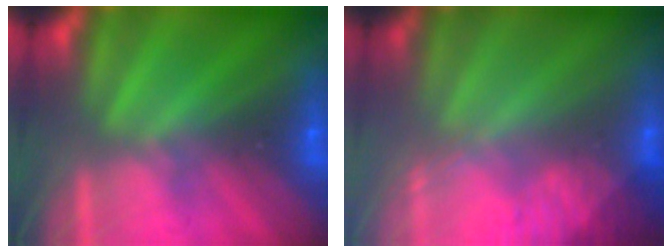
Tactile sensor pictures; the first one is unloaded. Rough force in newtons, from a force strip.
{"total": 2.9}